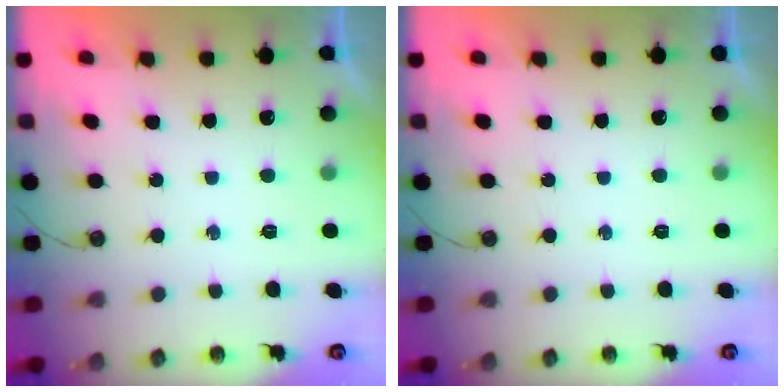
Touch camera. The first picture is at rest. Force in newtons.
{"total": 0.0}